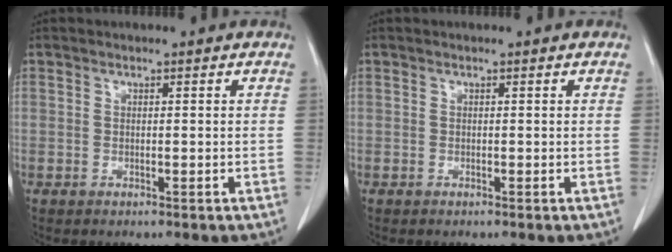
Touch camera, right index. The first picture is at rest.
{"total": 0.0}